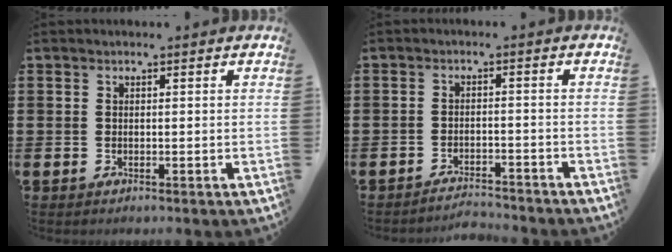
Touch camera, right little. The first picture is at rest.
{"total": 2.5, "force": [-2.5, 0.0, 0.0], "torque": [-0.005, 0.003, -0.053]}